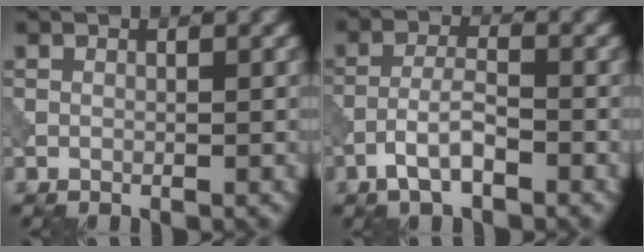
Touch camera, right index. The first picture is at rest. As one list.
[{"total": 3.2, "force": [-1.8, 0.9, 2.4], "torque": [-0.051, 0.008, -0.041]}]